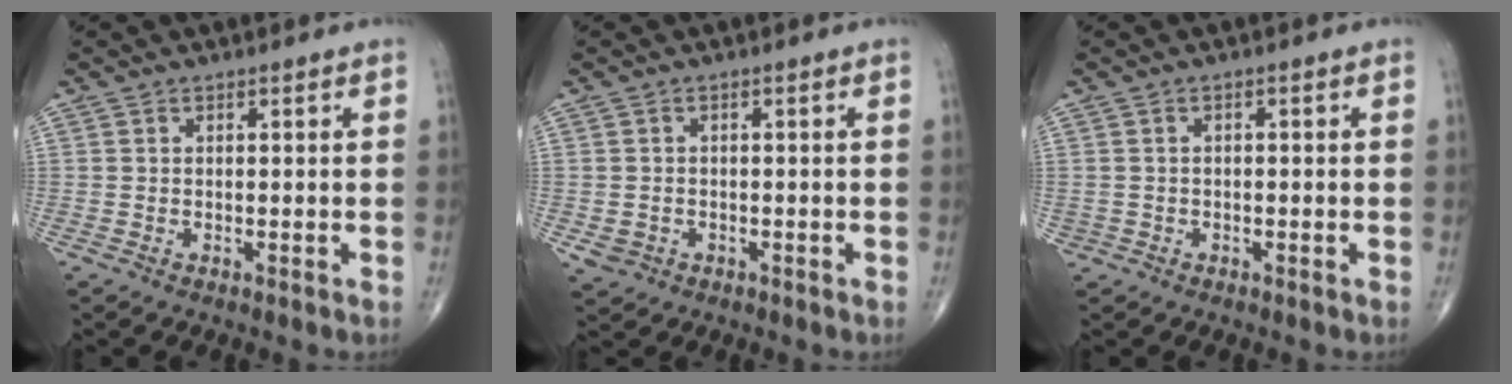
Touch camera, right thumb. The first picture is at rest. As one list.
[{"total": 2.5, "force": [-0.8, 2.2, 0.8], "torque": [-0.010, 0.002, -0.007]}, {"total": 1.3, "force": [-0.5, 1.2, 0.1], "torque": [0.004, 0.009, -0.010]}]